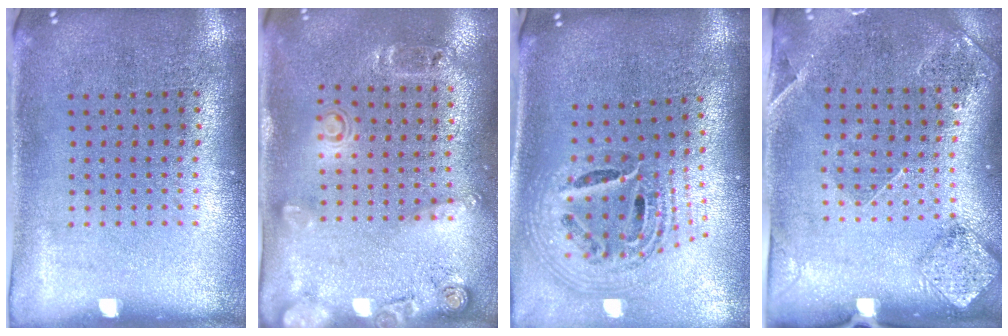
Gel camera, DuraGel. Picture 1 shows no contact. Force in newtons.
{"total": 1.8, "press": 1.2, "slide": 1.3}
{"total": 1.9, "press": 1.4, "slide": 1.2}
{"total": 1.5, "press": 1.4, "slide": 0.6}